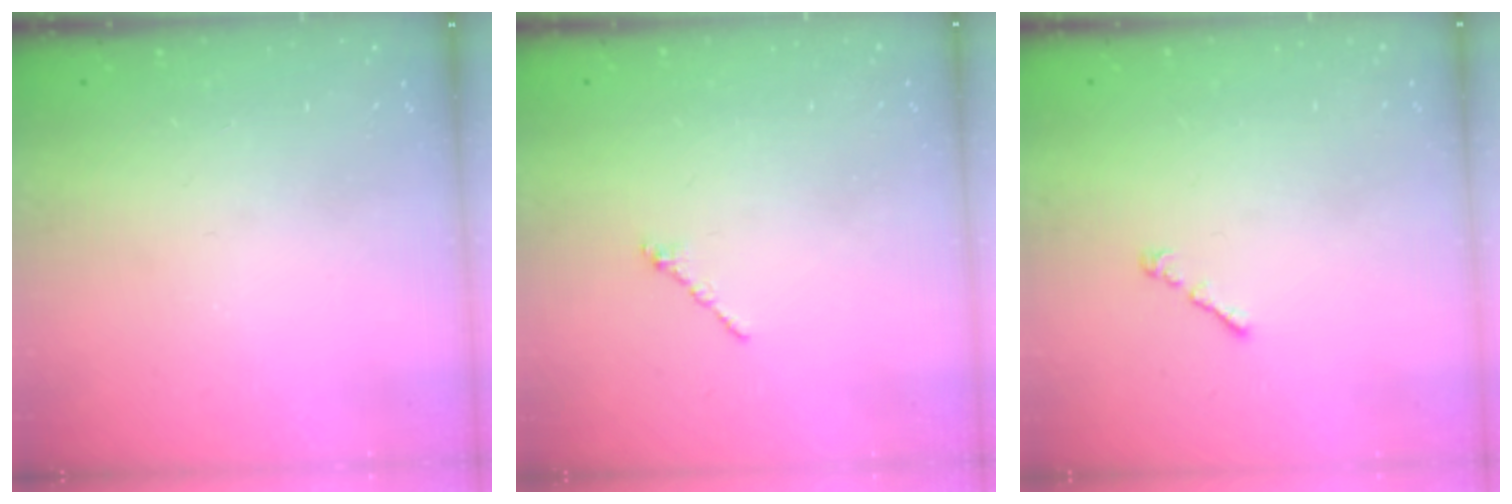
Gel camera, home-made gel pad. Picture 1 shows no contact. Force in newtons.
{"total": 1.2, "press": 1.1, "slide": 0.5}
{"total": 1.0, "press": 0.9, "slide": 0.5}